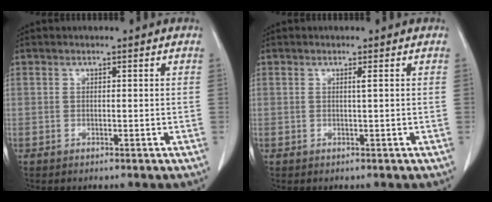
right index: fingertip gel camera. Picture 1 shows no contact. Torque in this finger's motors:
{"motor_torque": [0.06, 0.02, 0.06, 0.00]}